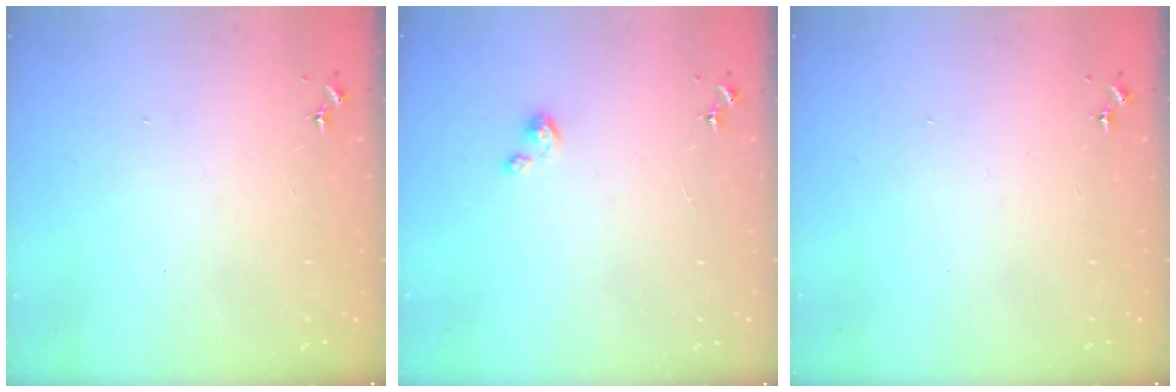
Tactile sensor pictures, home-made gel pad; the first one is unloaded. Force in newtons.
{"total": 2.1, "press": 2.1, "slide": 0.1}
{"total": 0.0}